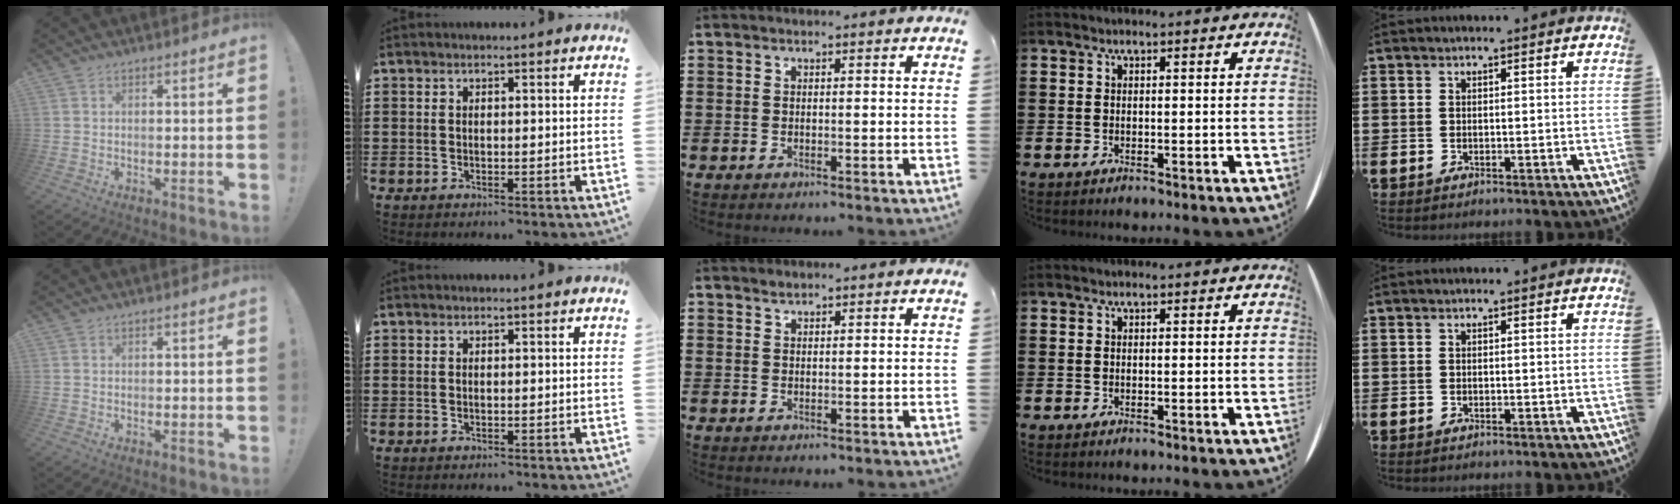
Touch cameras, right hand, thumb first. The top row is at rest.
{"middle": {"total": 1.0, "force": [1.0, 0.1, 0.1], "torque": [-0.004, 0.000, 0.019]}}